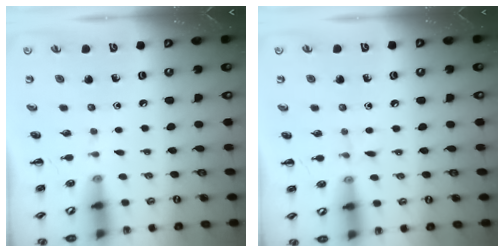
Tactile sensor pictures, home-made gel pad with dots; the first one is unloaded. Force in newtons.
{"total": 4.4, "press": 4.1, "slide": 1.5}